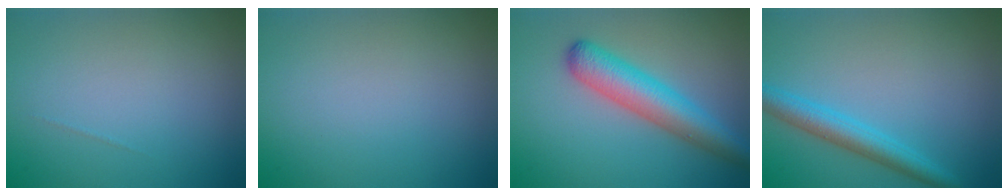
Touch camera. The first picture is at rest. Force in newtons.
{"total": 0.0}
{"total": 5.8, "press": 5.8, "slide": 0.2}
{"total": 3.5, "press": 3.5, "slide": 0.1}